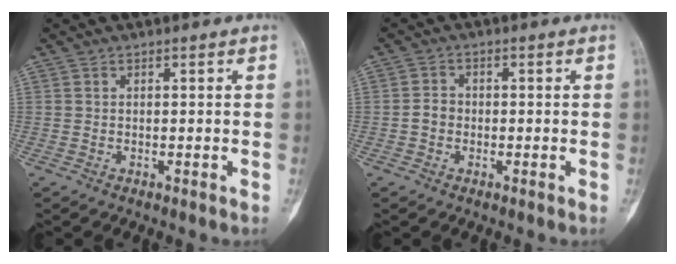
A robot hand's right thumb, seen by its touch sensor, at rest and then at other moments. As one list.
[{"total": 2.5, "force": [-0.6, 2.2, 1.1], "torque": [-0.008, 0.010, -0.018]}]